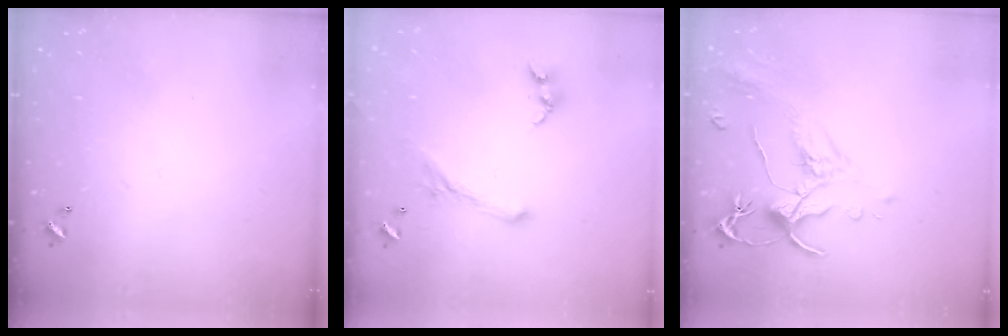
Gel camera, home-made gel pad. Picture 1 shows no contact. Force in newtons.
{"total": 0.0}
{"total": 1.5, "press": 1.0, "slide": 1.1}